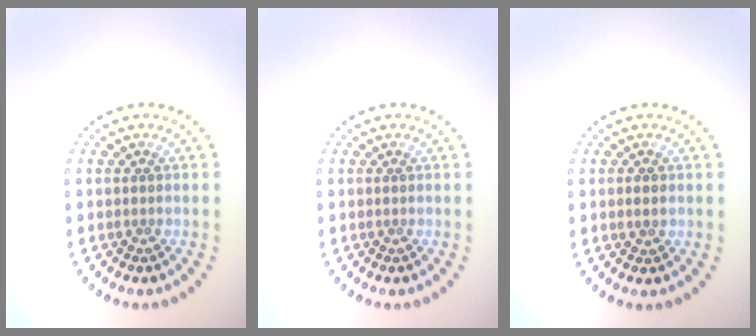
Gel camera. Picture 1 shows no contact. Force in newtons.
{"total": 0.0}
{"total": 0.7, "press": 0.6, "slide": 0.2}